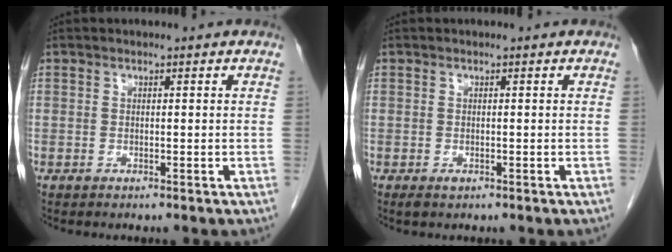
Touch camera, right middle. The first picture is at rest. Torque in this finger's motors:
{"motor_torque": [0.28, -0.02, 0.00, 0.00]}